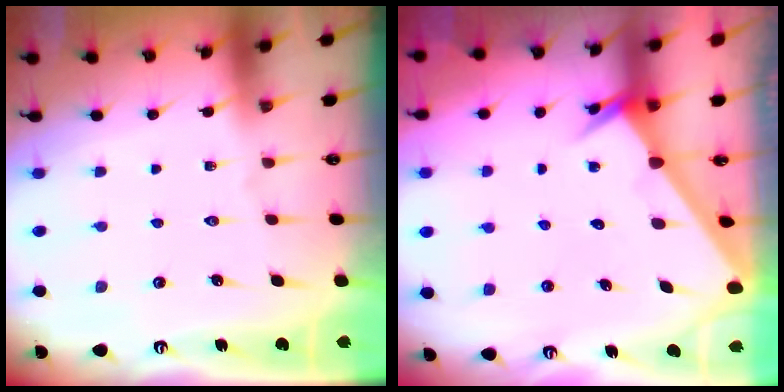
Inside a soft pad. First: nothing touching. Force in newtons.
{"total": 2.4, "press": 2.4, "slide": 0.1}